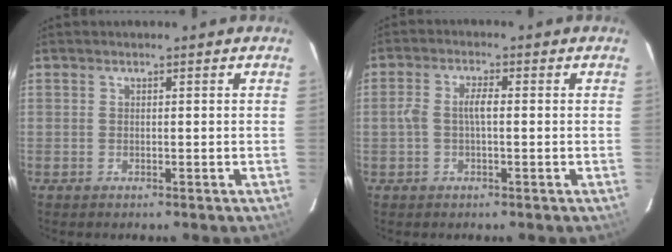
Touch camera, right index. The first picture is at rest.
{"total": 3.7, "force": [-0.2, 1.3, 3.4], "torque": [-0.069, 0.008, -0.004]}